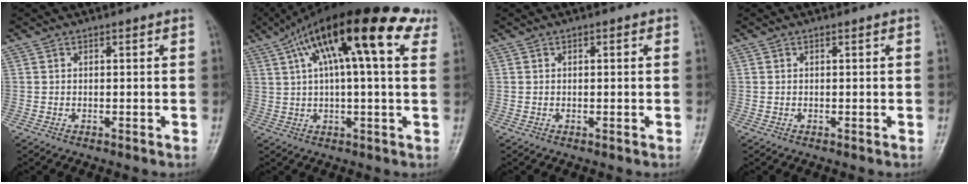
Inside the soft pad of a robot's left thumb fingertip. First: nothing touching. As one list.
[{"total": 20.3, "force": [8.7, 5.4, 17.5], "torque": [-0.280, 0.034, 0.135]}, {"total": 0.9, "force": [0.3, 0.5, 0.7], "torque": [-0.006, 0.001, 0.002]}, {"total": 0.0}]